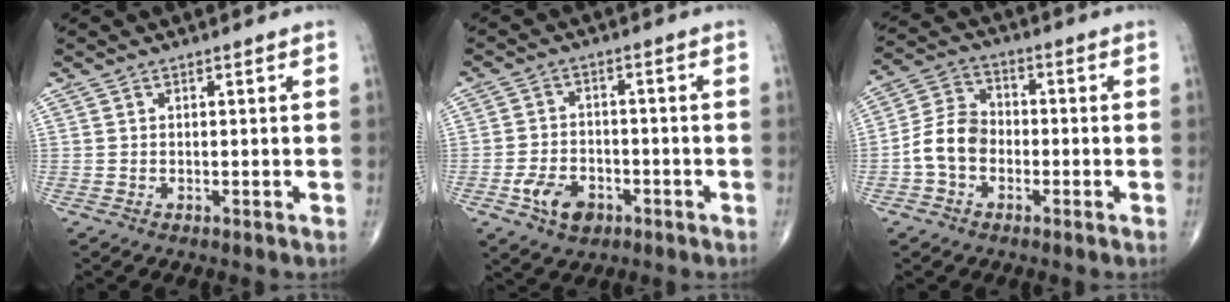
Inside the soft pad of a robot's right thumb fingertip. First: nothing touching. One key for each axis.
{"total": 7.0, "fx": -3.2, "fy": 4.6, "fz": 4.1, "tx": -0.062, "ty": 0.017, "tz": -0.053}
{"total": 8.3, "fx": -2.2, "fy": 6.2, "fz": 5.0, "tx": -0.086, "ty": 0.032, "tz": -0.054}